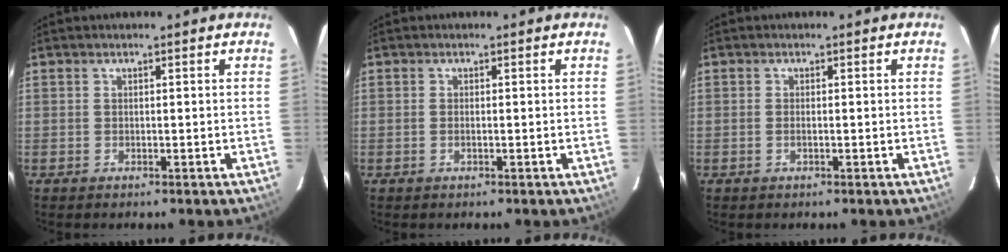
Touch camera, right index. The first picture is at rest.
{"total": 0.8, "force": [-0.2, 0.1, 0.8], "torque": [-0.017, 0.001, -0.004]}
{"total": 0.9, "force": [-0.2, 0.1, 0.9], "torque": [-0.019, 0.001, -0.006]}